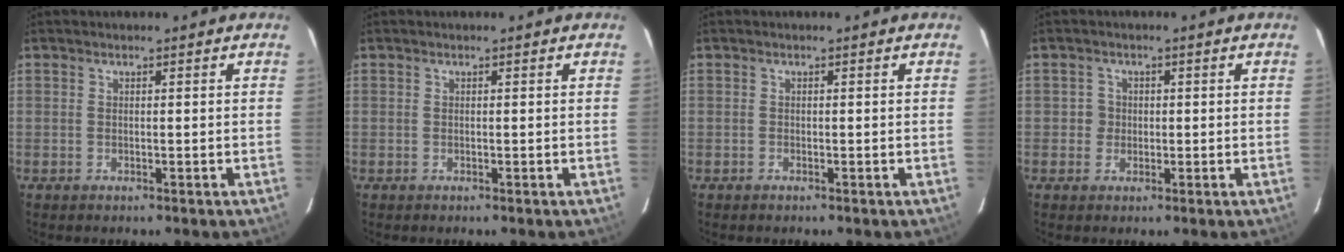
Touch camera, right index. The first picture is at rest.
{"total": 0.0}
{"total": 0.0}
{"total": 1.9, "force": [-0.1, 1.9, 0.3], "torque": [-0.001, 0.006, -0.004]}